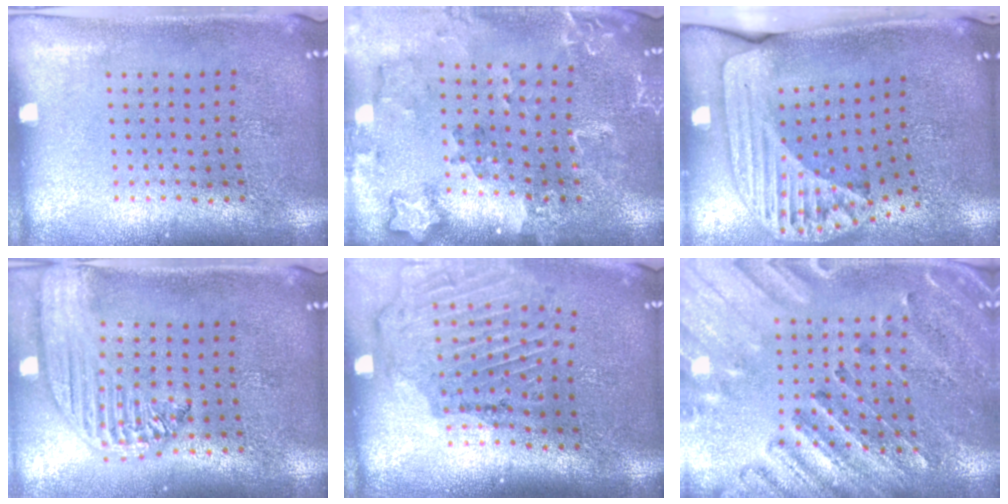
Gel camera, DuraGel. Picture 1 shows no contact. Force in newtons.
{"total": 1.8, "press": 1.7, "slide": 0.3}
{"total": 2.4, "press": 1.8, "slide": 1.7}
{"total": 2.4, "press": 2.1, "slide": 1.3}
{"total": 1.9, "press": 1.8, "slide": 0.3}
{"total": 2.7, "press": 2.6, "slide": 0.8}